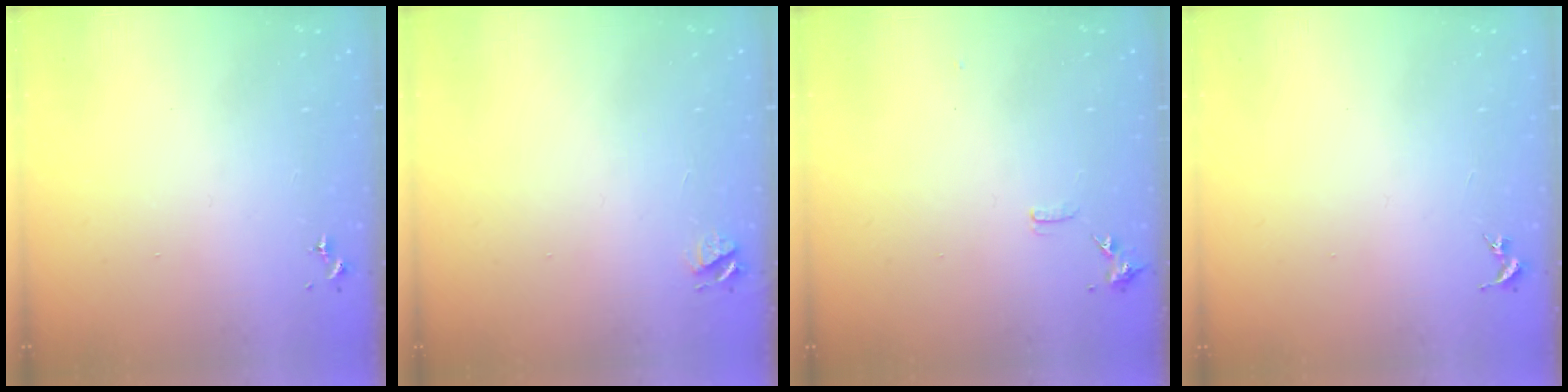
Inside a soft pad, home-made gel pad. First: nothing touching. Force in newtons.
{"total": 3.9, "press": 3.9, "slide": 0.4}
{"total": 6.8, "press": 6.7, "slide": 0.9}
{"total": 0.0}